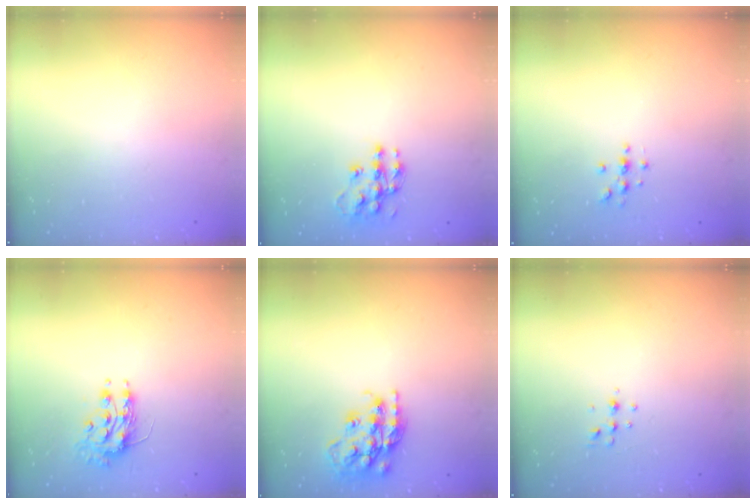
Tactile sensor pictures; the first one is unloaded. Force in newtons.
{"total": 11.3, "press": 11.3, "slide": 0.7}
{"total": 3.0, "press": 3.0, "slide": 0.4}
{"total": 8.5, "press": 8.5, "slide": 0.6}
{"total": 17.3, "press": 17.3, "slide": 1.0}
{"total": 3.8, "press": 3.6, "slide": 1.4}